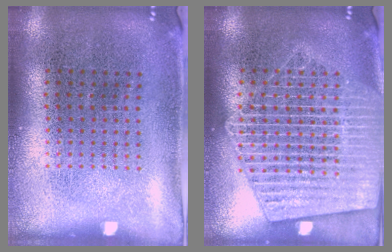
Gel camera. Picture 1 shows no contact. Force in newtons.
{"total": 3.7, "press": 3.6, "slide": 0.5}